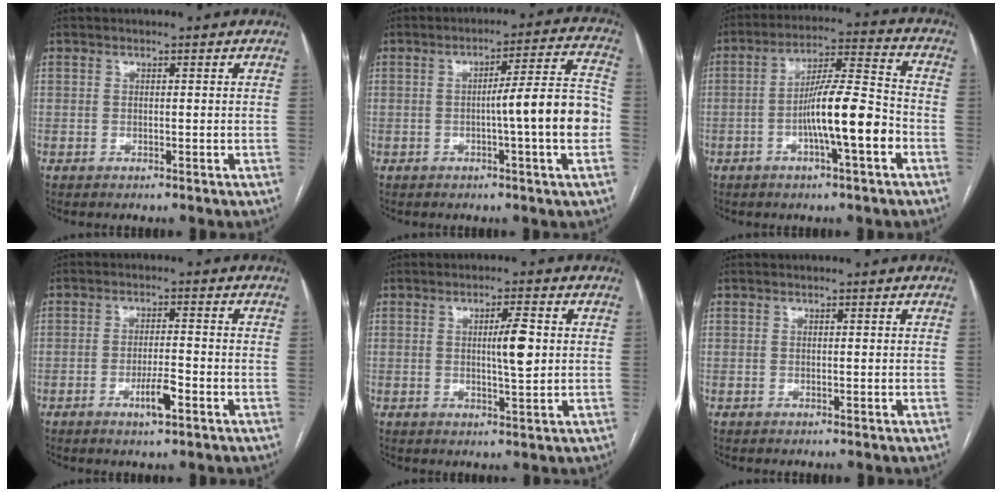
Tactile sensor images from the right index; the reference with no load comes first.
{"total": 10.7, "force": [-1.3, 1.0, 10.6], "torque": [-0.135, 0.031, -0.018]}
{"total": 11.7, "force": [-3.7, 1.0, 11.0], "torque": [-0.190, 0.010, -0.064]}
{"total": 4.3, "force": [-2.1, 0.6, 3.7], "torque": [-0.068, -0.002, -0.036]}
{"total": 4.9, "force": [0.6, 0.5, 4.8], "torque": [-0.077, 0.001, 0.009]}
{"total": 0.0}